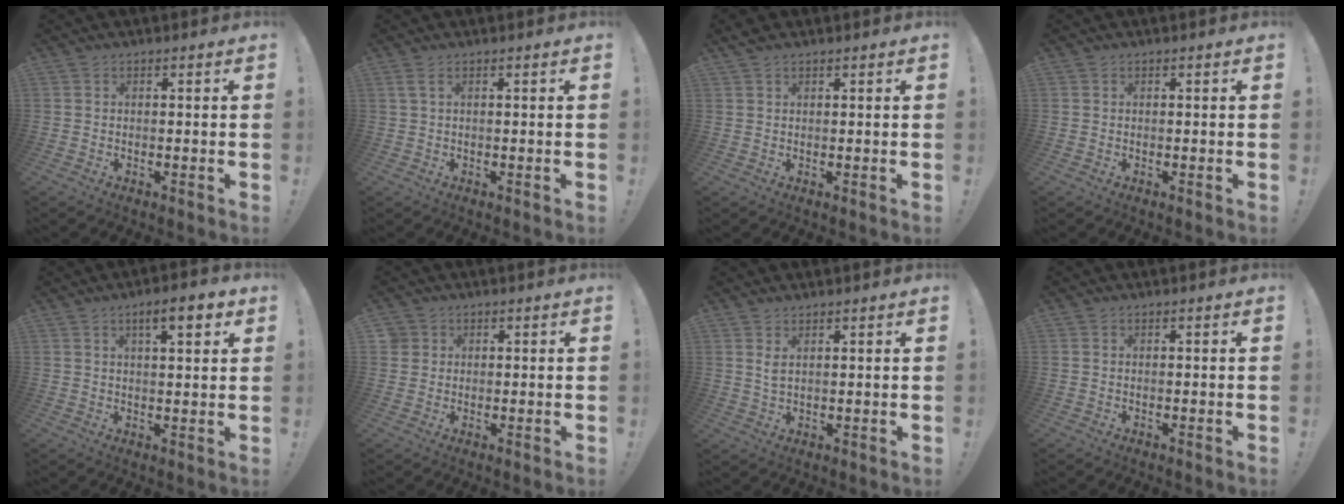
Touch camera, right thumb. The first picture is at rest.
{"total": 2.0, "force": [0.8, 0.3, 1.8], "torque": [-0.037, 0.000, 0.016]}
{"total": 1.3, "force": [1.1, 0.5, 0.6], "torque": [-0.005, -0.005, 0.020]}
{"total": 0.0}
{"total": 7.6, "force": [4.0, 2.0, 6.1], "torque": [-0.076, -0.017, 0.059]}
{"total": 2.7, "force": [1.2, 2.5, 0.4], "torque": [-0.006, -0.002, 0.022]}
{"total": 2.9, "force": [1.7, 1.6, 1.8], "torque": [-0.027, -0.009, 0.031]}
{"total": 0.0}